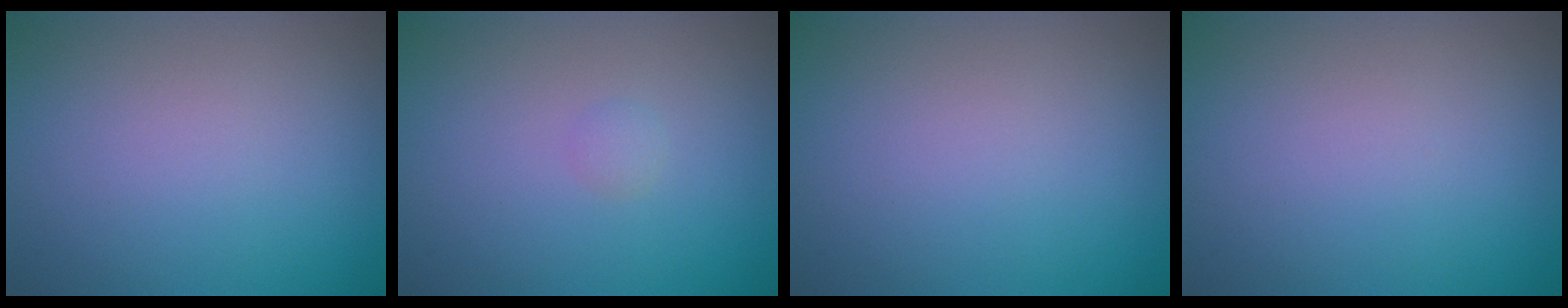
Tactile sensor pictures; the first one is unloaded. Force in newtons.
{"total": 0.6, "press": 0.6, "slide": 0.0}
{"total": 0.0}
{"total": 0.0}